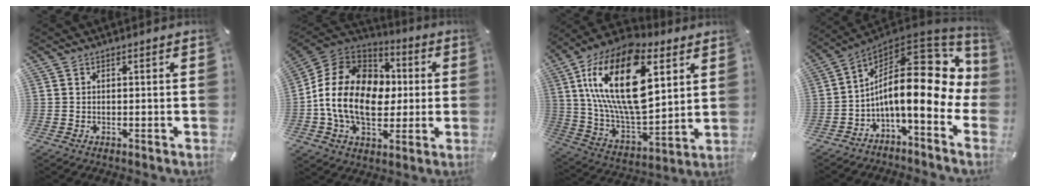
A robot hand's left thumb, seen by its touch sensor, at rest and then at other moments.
{"total": 17.6, "force": [-1.8, 13.5, 11.2], "torque": [-0.238, 0.015, -0.030]}
{"total": 27.5, "force": [9.6, 14.8, 21.1], "torque": [-0.413, -0.036, 0.164]}
{"total": 22.7, "force": [2.1, 9.8, 20.3], "torque": [-0.347, -0.045, 0.038]}